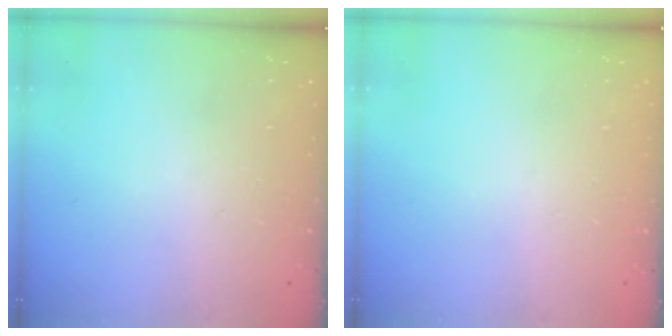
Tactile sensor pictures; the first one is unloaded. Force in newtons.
{"total": 0.0}